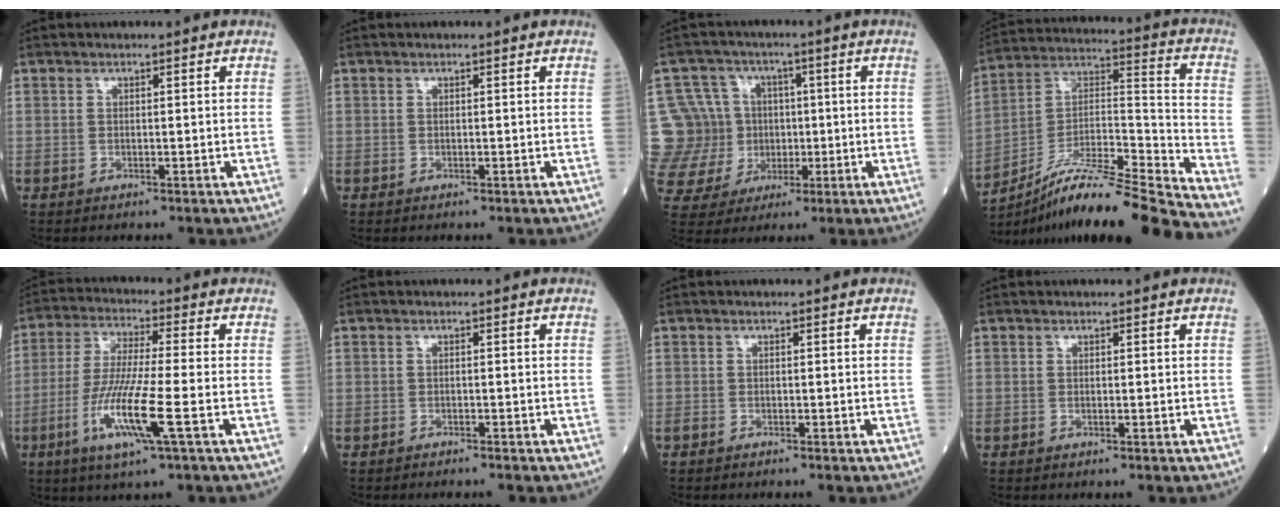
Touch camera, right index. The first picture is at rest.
{"total": 0.0}
{"total": 14.0, "force": [0.5, 13.5, 3.5], "torque": [-0.106, 0.049, 0.029]}
{"total": 21.8, "force": [-18.7, -1.4, 11.1], "torque": [-0.184, 0.003, -0.328]}
{"total": 11.3, "force": [-3.9, 0.0, 10.6], "torque": [-0.214, -0.019, -0.078]}
{"total": 2.3, "force": [-2.2, 0.2, 0.6], "torque": [-0.009, -0.004, -0.027]}
{"total": 0.8, "force": [-0.7, 0.1, 0.1], "torque": [-0.006, -0.003, -0.014]}
{"total": 0.0}